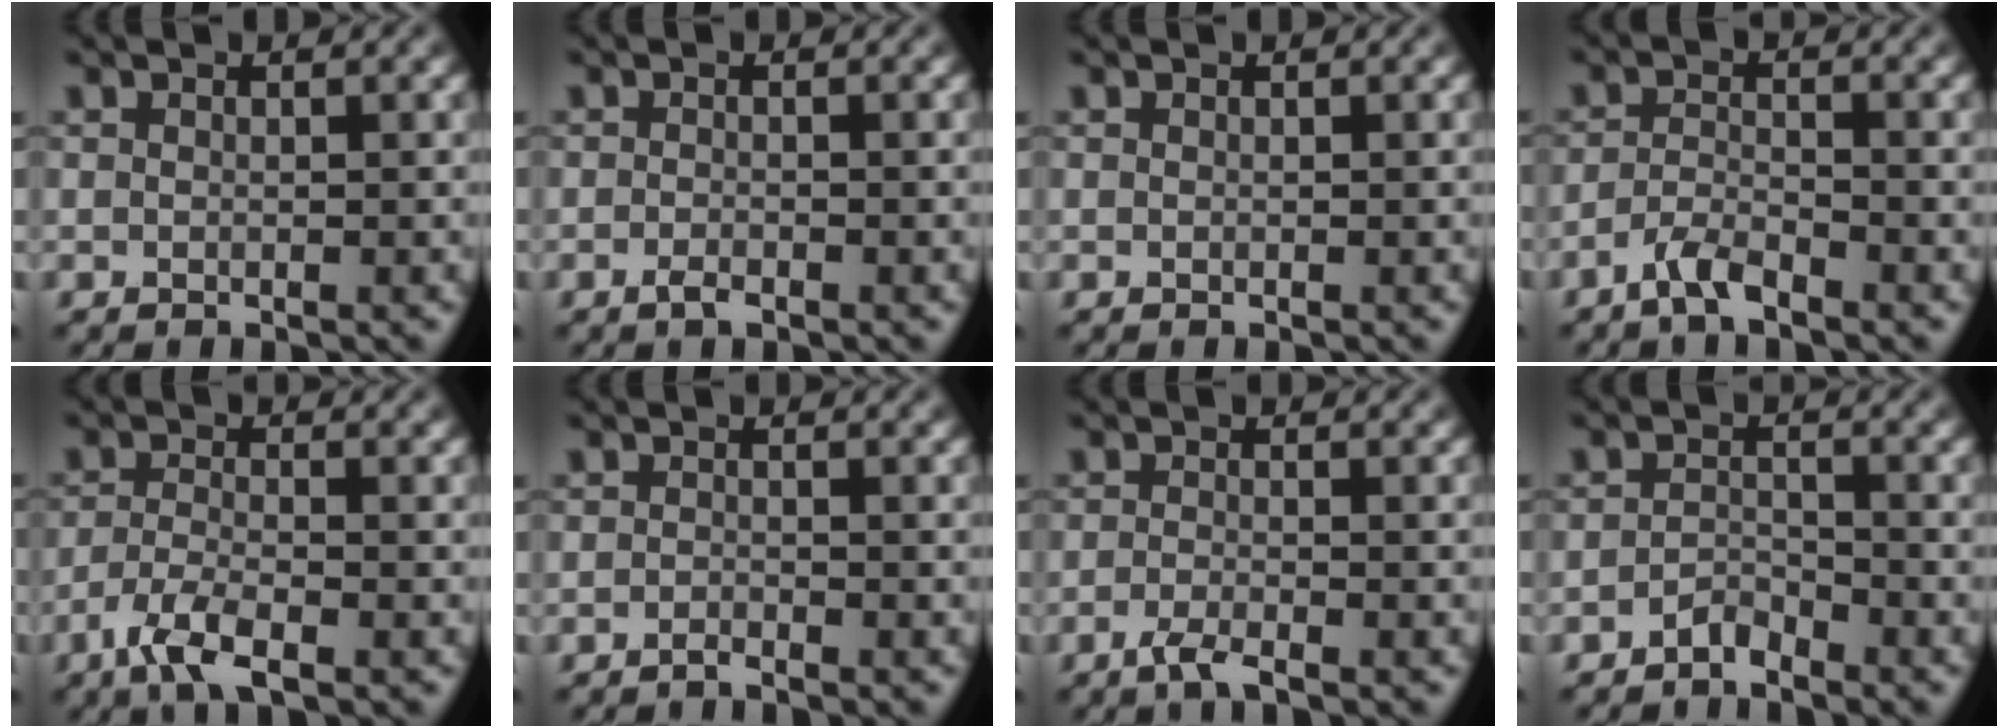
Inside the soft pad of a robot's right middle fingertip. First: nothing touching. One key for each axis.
{"total": 1.0, "fx": -0.6, "fy": 0.3, "fz": 0.7, "tx": -0.015, "ty": 0.000, "tz": -0.013}
{"total": 0.0}
{"total": 2.4, "fx": -1.9, "fy": 0.5, "fz": 1.4, "tx": -0.031, "ty": 0.005, "tz": -0.044}
{"total": 3.7, "fx": -2.3, "fy": 1.0, "fz": 2.7, "tx": -0.060, "ty": -0.003, "tz": -0.051}
{"total": 0.7, "fx": -0.6, "fy": 0.1, "fz": 0.3, "tx": -0.004, "ty": 0.003, "tz": -0.014}
{"total": 2.0, "fx": -1.3, "fy": 0.4, "fz": 1.5, "tx": -0.030, "ty": -0.005, "tz": -0.031}
{"total": 1.5, "fx": -1.3, "fy": 0.4, "fz": 0.5, "tx": -0.009, "ty": 0.006, "tz": -0.028}